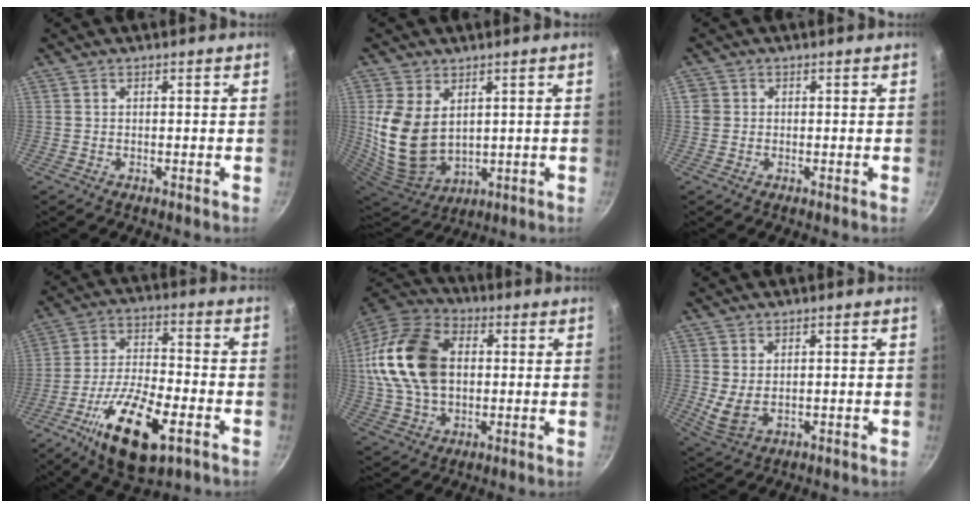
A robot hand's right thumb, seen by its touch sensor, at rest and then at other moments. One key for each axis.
{"total": 13.7, "fx": 2.7, "fy": 9.3, "fz": 9.6, "tx": -0.185, "ty": -0.031, "tz": 0.074}
{"total": 2.1, "fx": 0.2, "fy": 1.9, "fz": 0.6, "tx": -0.003, "ty": 0.008, "tz": 0.001}
{"total": 17.9, "fx": -8.1, "fy": 6.9, "fz": 14.4, "tx": -0.250, "ty": 0.026, "tz": -0.144}
{"total": 20.6, "fx": 2.3, "fy": 14.1, "fz": 14.8, "tx": -0.272, "ty": 0.025, "tz": 0.035}
{"total": 4.9, "fx": 0.5, "fy": 3.2, "fz": 3.7, "tx": -0.069, "ty": -0.015, "tz": 0.023}